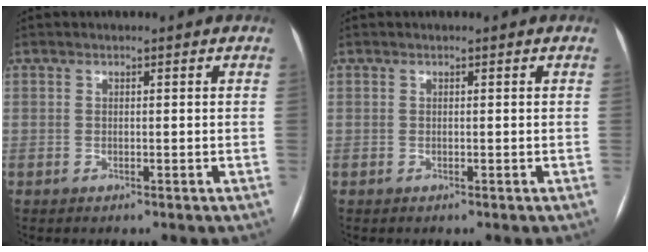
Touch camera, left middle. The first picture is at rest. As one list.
[{"total": 0.0}]